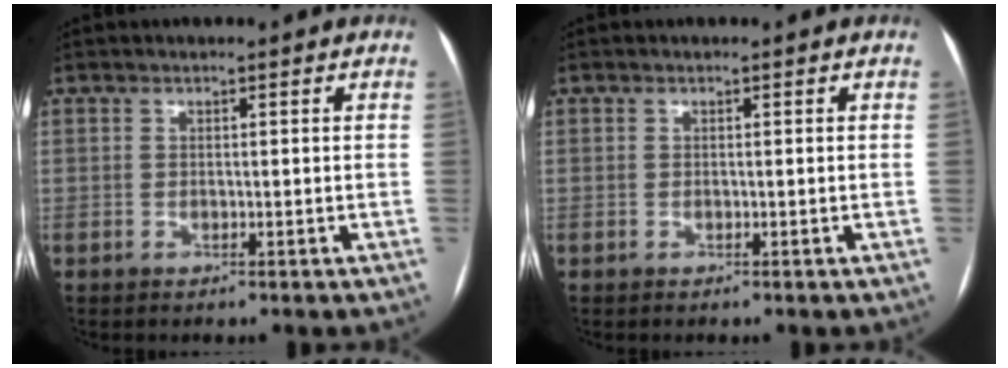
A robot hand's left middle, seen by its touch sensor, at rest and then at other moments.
{"total": 0.0}